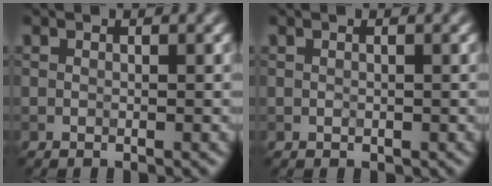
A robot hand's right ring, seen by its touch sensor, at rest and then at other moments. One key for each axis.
{"total": 0.5, "fx": 0.0, "fy": 0.5, "fz": 0.2, "tx": -0.003, "ty": 0.000, "tz": 0.000}